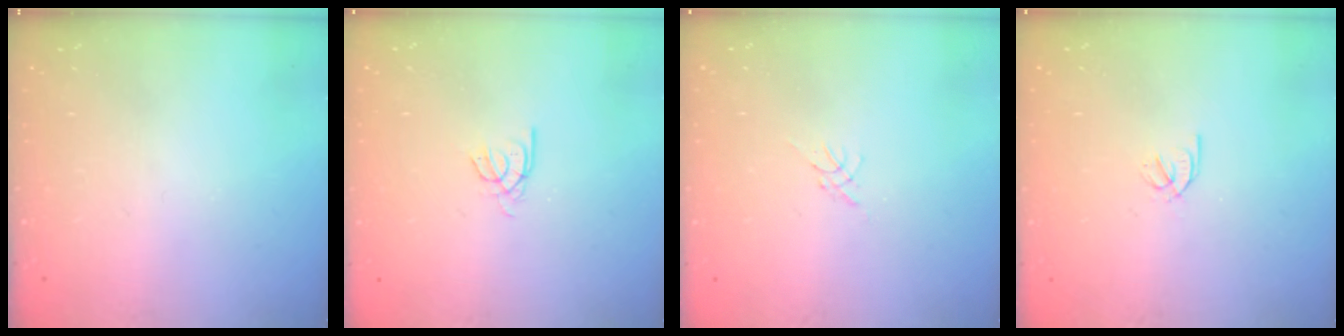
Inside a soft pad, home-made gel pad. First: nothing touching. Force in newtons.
{"total": 2.0, "press": 1.9, "slide": 0.4}
{"total": 0.0}
{"total": 1.6, "press": 1.6, "slide": 0.3}